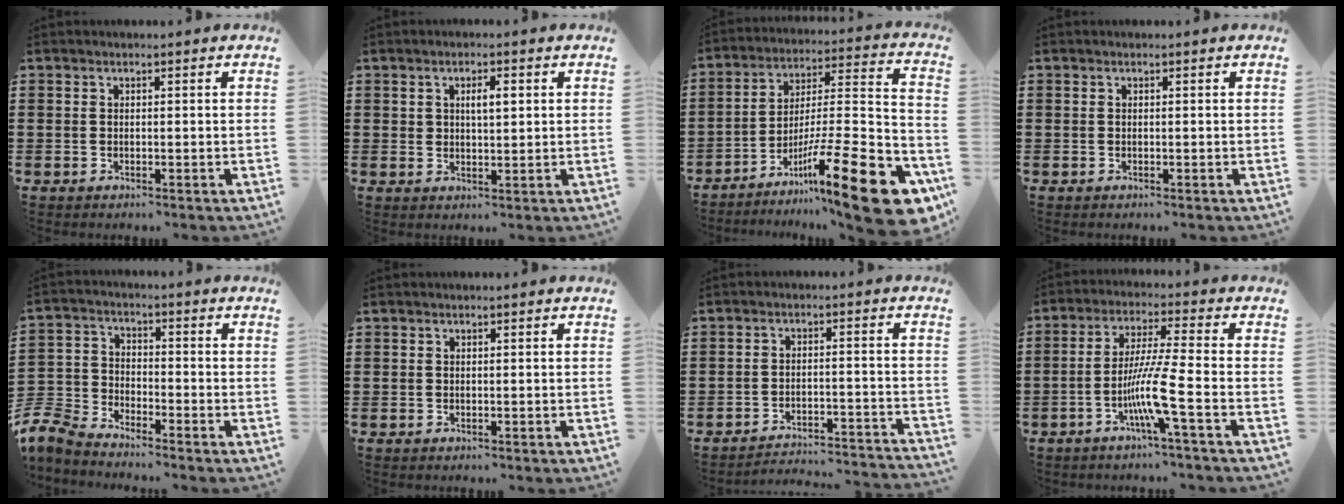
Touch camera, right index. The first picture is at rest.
{"total": 2.7, "force": [0.9, 1.1, 2.3], "torque": [-0.039, 0.003, 0.011]}
{"total": 19.6, "force": [-11.4, 2.9, 15.7], "torque": [-0.238, 0.039, -0.191]}
{"total": 0.0}
{"total": 5.6, "force": [-5.4, 1.0, 1.0], "torque": [-0.051, -0.004, -0.117]}
{"total": 0.0}
{"total": 3.3, "force": [-3.2, 0.1, 0.9], "torque": [-0.022, -0.002, -0.070]}
{"total": 8.1, "force": [-3.4, -0.5, 7.4], "torque": [-0.152, -0.018, -0.070]}